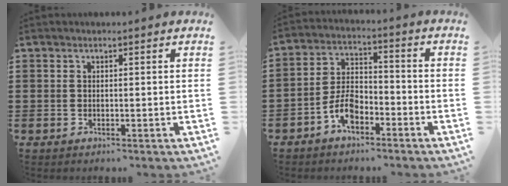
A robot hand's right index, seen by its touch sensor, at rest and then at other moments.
{"total": 6.3, "force": [-3.6, 3.0, 4.2], "torque": [-0.089, 0.008, -0.069]}